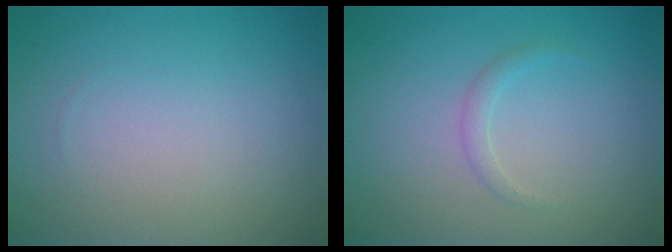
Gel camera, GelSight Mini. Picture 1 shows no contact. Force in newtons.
{"total": 1.0, "press": 1.0, "slide": 0.1}